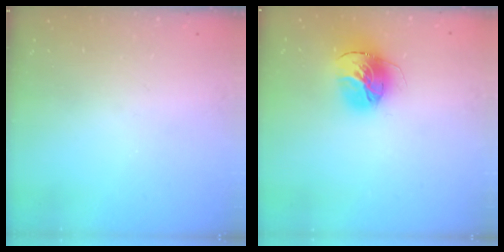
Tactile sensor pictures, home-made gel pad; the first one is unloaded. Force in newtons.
{"total": 16.1, "press": 16.0, "slide": 1.7}